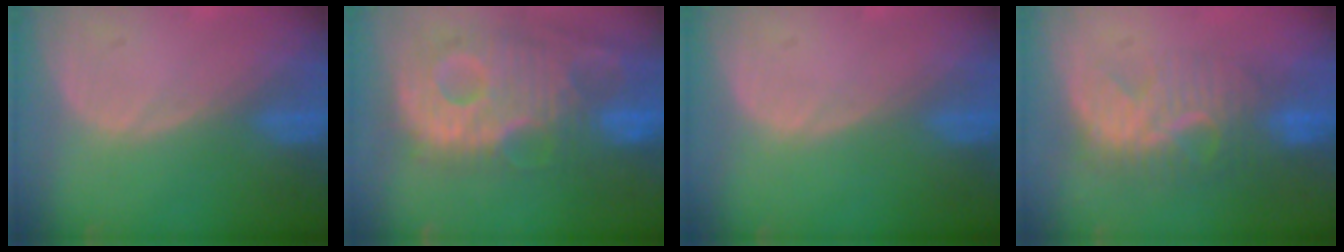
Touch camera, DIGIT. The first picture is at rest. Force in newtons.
{"total": 13.6, "press": 11.8, "slide": 6.8}
{"total": 0.0}
{"total": 8.4, "press": 8.1, "slide": 2.4}